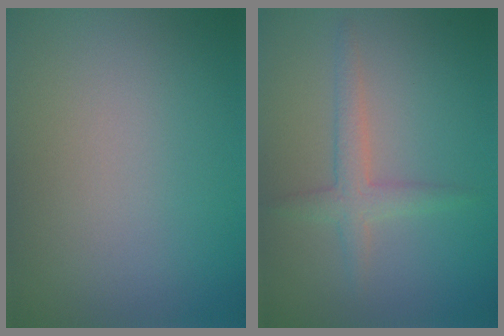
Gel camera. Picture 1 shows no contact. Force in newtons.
{"total": 2.2, "press": 2.2, "slide": 0.0}